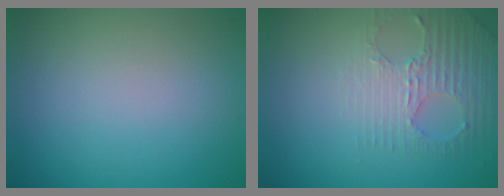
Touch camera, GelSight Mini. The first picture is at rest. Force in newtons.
{"total": 2.9, "press": 2.7, "slide": 1.1}